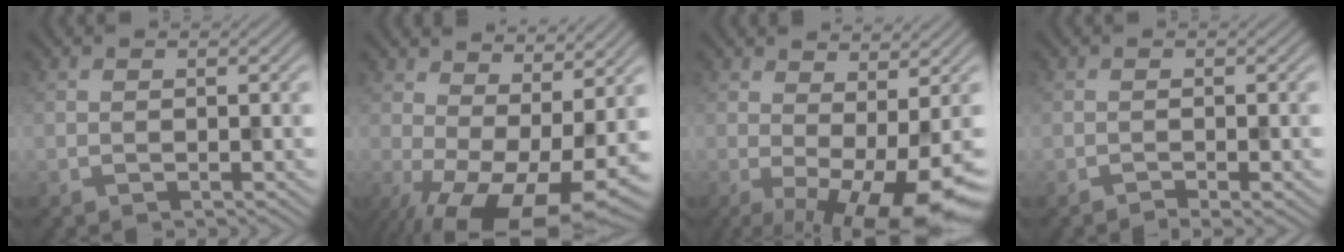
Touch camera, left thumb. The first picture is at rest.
{"total": 14.6, "force": [-1.9, 6.8, 12.8], "torque": [-0.213, -0.019, -0.007]}
{"total": 10.2, "force": [-2.3, 3.1, 9.5], "torque": [-0.128, 0.000, -0.028]}
{"total": 1.4, "force": [-1.0, 0.1, 1.0], "torque": [-0.014, -0.001, -0.017]}